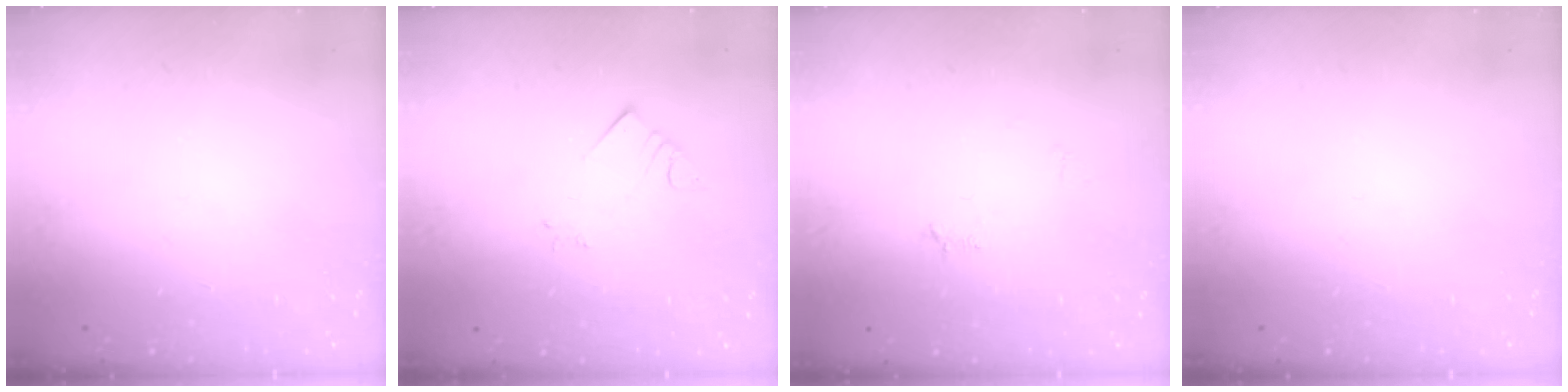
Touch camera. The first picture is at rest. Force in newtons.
{"total": 3.2, "press": 3.2, "slide": 0.4}
{"total": 4.9, "press": 4.9, "slide": 0.5}
{"total": 0.0}